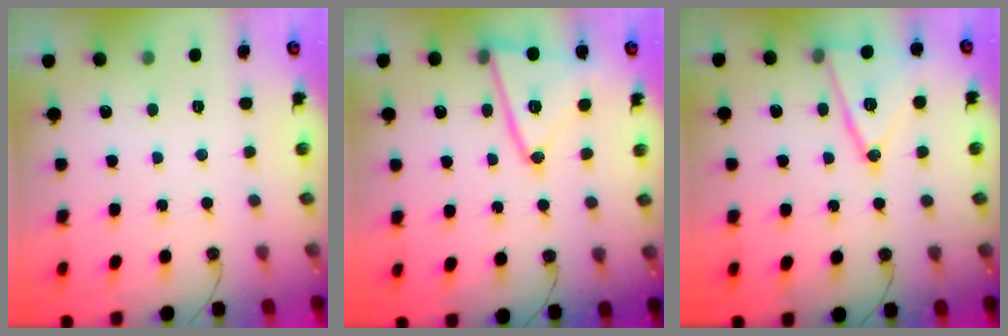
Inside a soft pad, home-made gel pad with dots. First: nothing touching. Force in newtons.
{"total": 16.5, "press": 16.5, "slide": 1.4}
{"total": 15.6, "press": 15.2, "slide": 3.4}